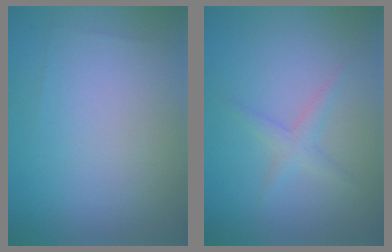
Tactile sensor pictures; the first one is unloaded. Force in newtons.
{"total": 1.6, "press": 1.6, "slide": 0.1}